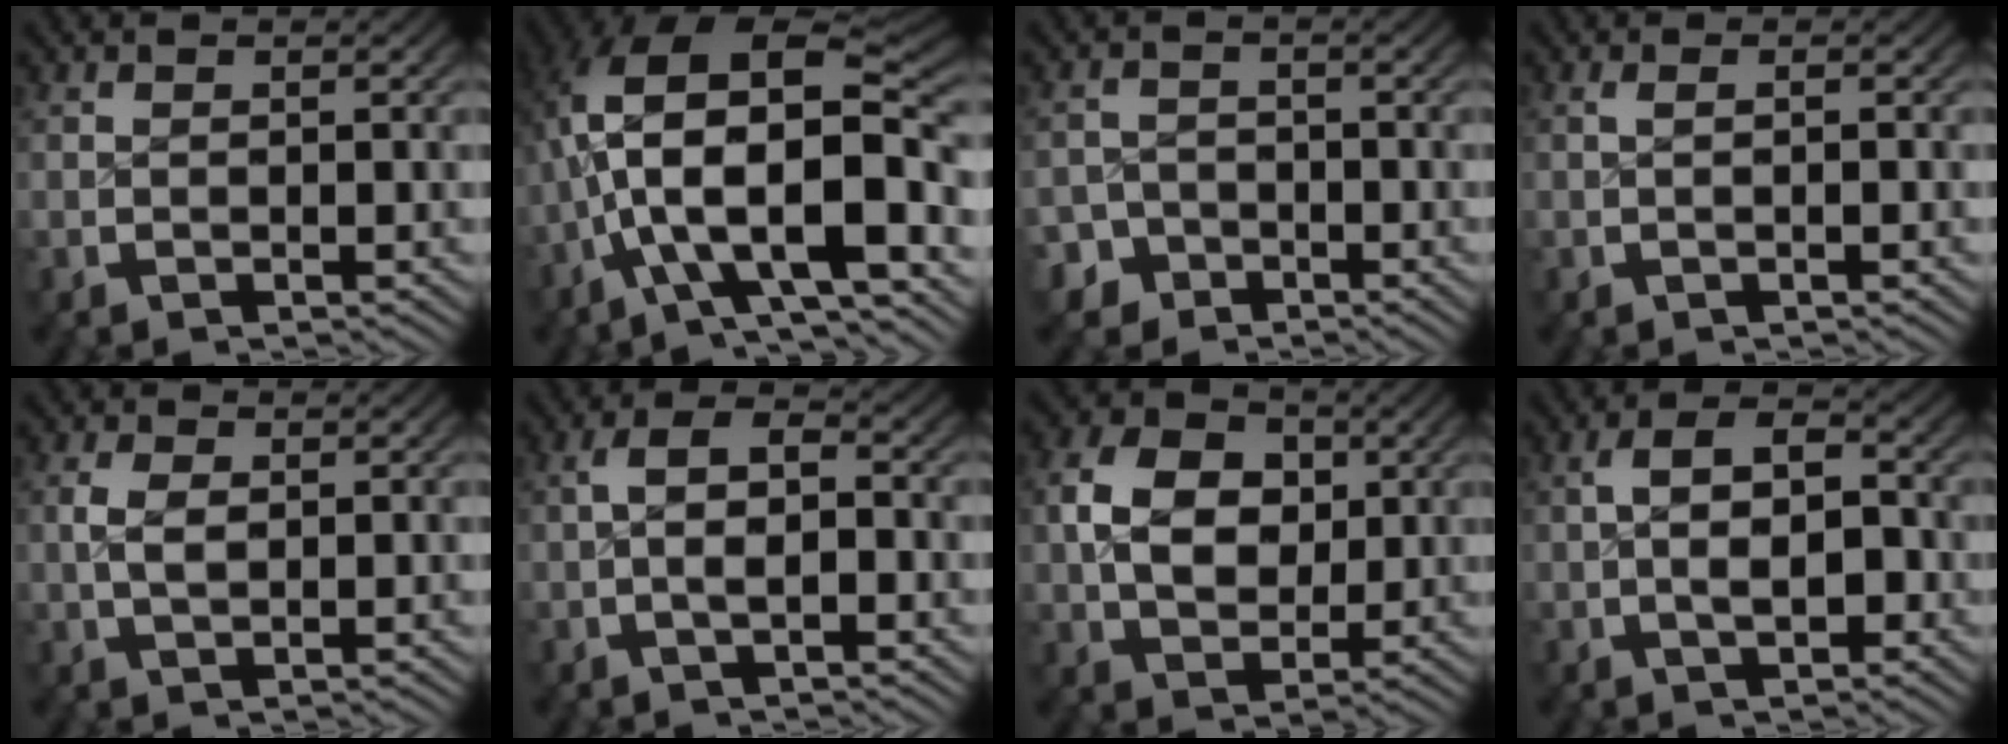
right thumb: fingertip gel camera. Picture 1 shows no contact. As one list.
[{"total": 16.1, "force": [-0.7, 9.9, 12.7], "torque": [-0.251, -0.044, 0.000]}, {"total": 4.2, "force": [-3.3, 2.5, 0.1], "torque": [0.014, -0.017, -0.059]}, {"total": 0.8, "force": [-0.2, 0.0, 0.7], "torque": [-0.011, 0.004, -0.003]}, {"total": 2.0, "force": [0.4, 1.2, 1.5], "torque": [-0.036, -0.006, 0.012]}, {"total": 4.4, "force": [0.0, 2.4, 3.6], "torque": [-0.059, 0.004, -0.010]}, {"total": 7.9, "force": [0.9, 5.7, 5.4], "torque": [-0.097, -0.022, 0.025]}, {"total": 5.6, "force": [-0.1, 3.4, 4.5], "torque": [-0.068, -0.002, -0.007]}]